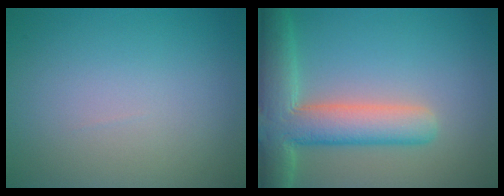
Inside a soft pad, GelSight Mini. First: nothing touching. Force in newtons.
{"total": 7.6, "press": 7.6, "slide": 0.6}